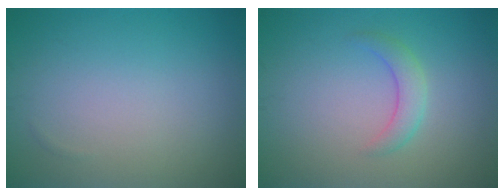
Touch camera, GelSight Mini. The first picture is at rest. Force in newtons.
{"total": 2.0, "press": 2.0, "slide": 0.0}